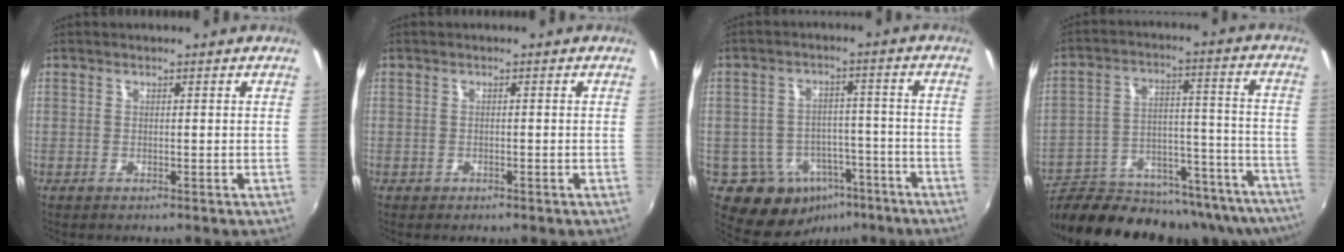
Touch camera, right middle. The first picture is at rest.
{"total": 1.0, "force": [-0.7, 0.6, 0.3], "torque": [-0.008, -0.002, -0.010]}
{"total": 11.4, "force": [-6.5, 8.5, 4.0], "torque": [-0.083, 0.022, -0.071]}
{"total": 31.0, "force": [-25.2, 10.0, 15.1], "torque": [-0.250, -0.019, -0.341]}